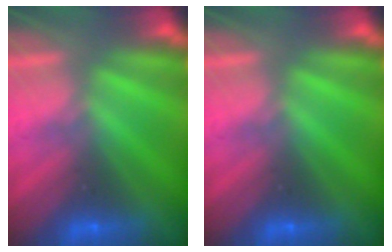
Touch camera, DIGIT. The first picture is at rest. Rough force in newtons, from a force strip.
{"total": 0.0}